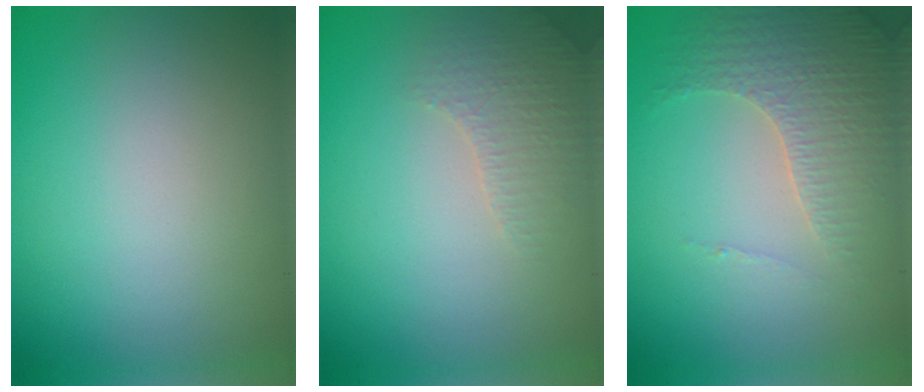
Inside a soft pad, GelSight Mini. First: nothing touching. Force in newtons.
{"total": 2.3, "press": 2.2, "slide": 0.7}
{"total": 4.4, "press": 3.3, "slide": 2.9}